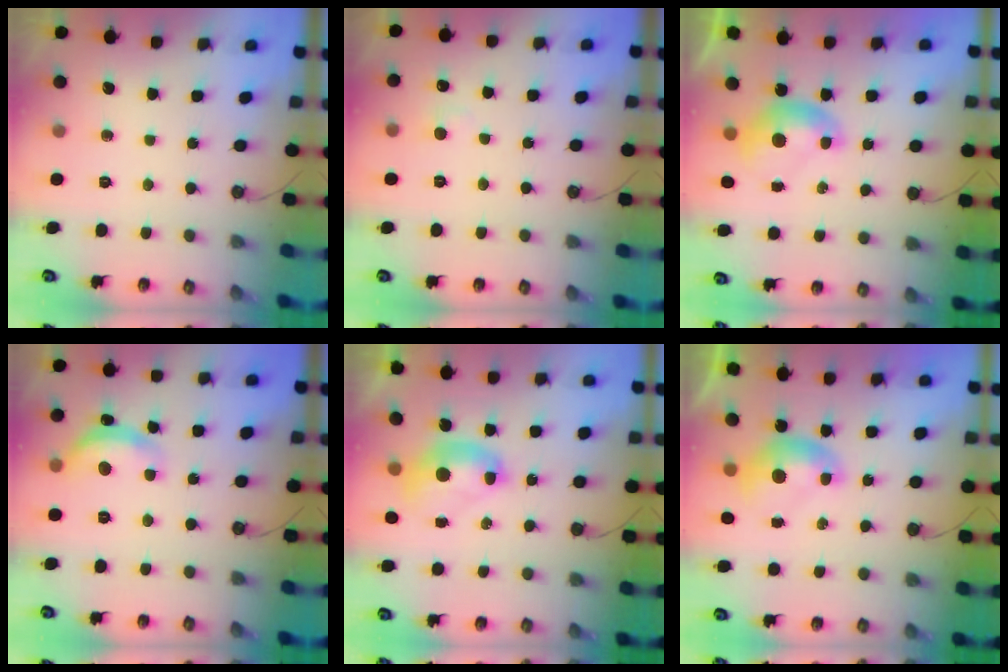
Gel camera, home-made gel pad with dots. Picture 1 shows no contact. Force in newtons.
{"total": 2.0, "press": 1.9, "slide": 0.6}
{"total": 0.0}
{"total": 5.9, "press": 5.9, "slide": 0.7}
{"total": 2.7, "press": 2.7, "slide": 0.1}
{"total": 0.0}